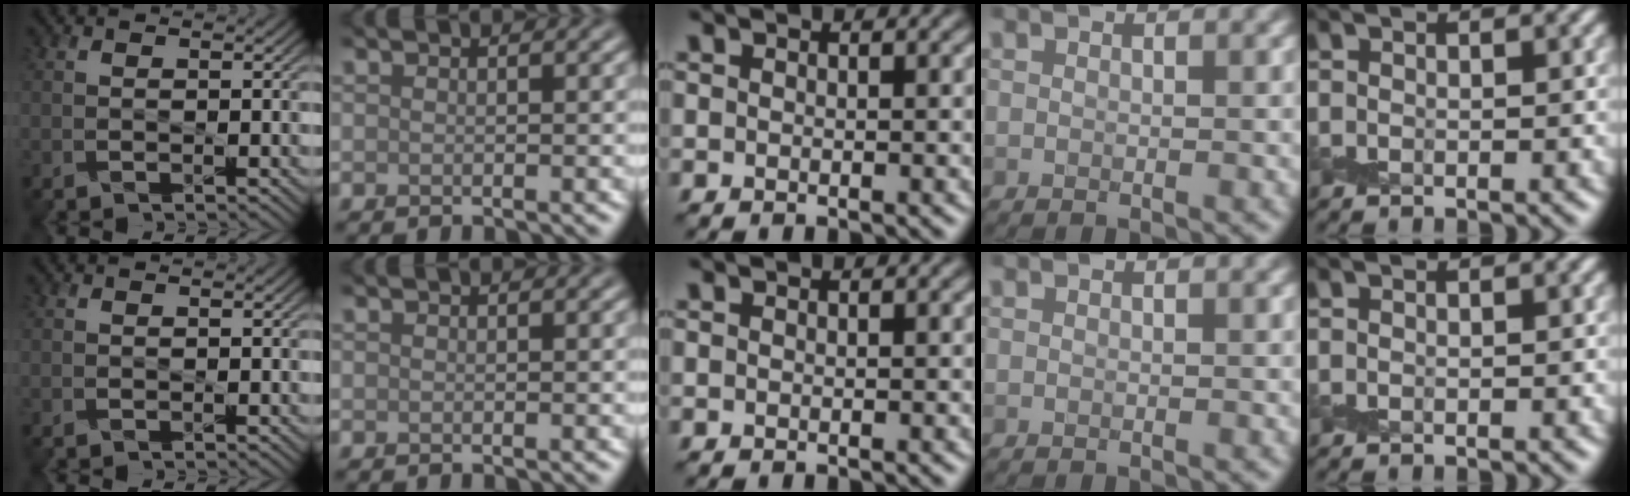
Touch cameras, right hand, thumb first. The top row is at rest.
{}